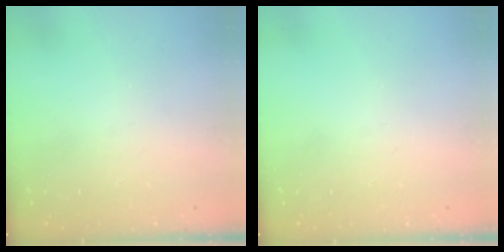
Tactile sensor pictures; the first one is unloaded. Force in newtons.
{"total": 0.0}